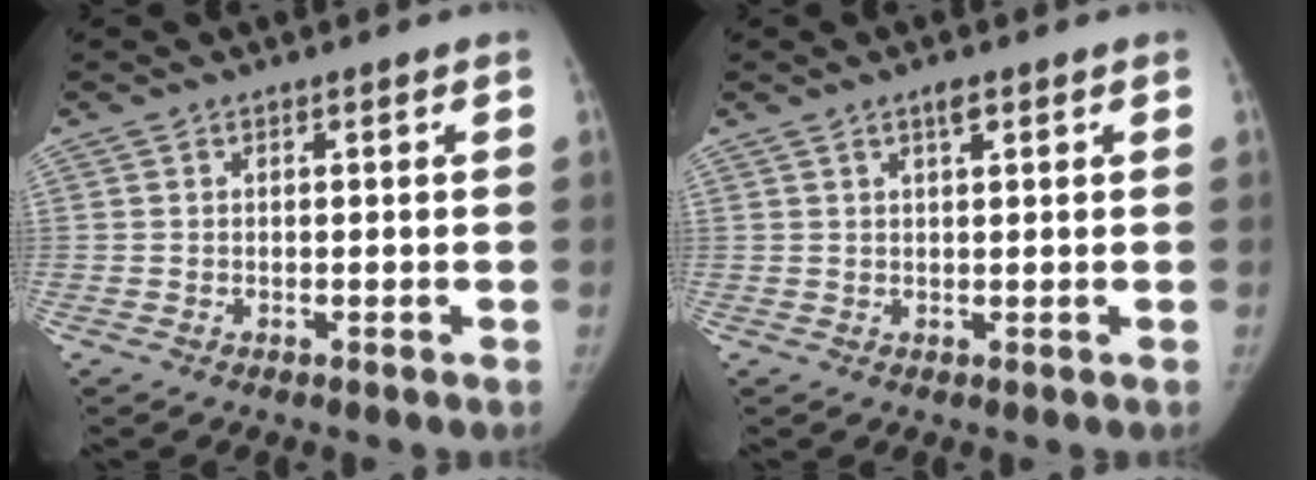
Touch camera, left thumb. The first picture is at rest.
{"total": 1.9, "force": [1.1, 0.5, 1.5], "torque": [-0.025, -0.001, 0.019]}